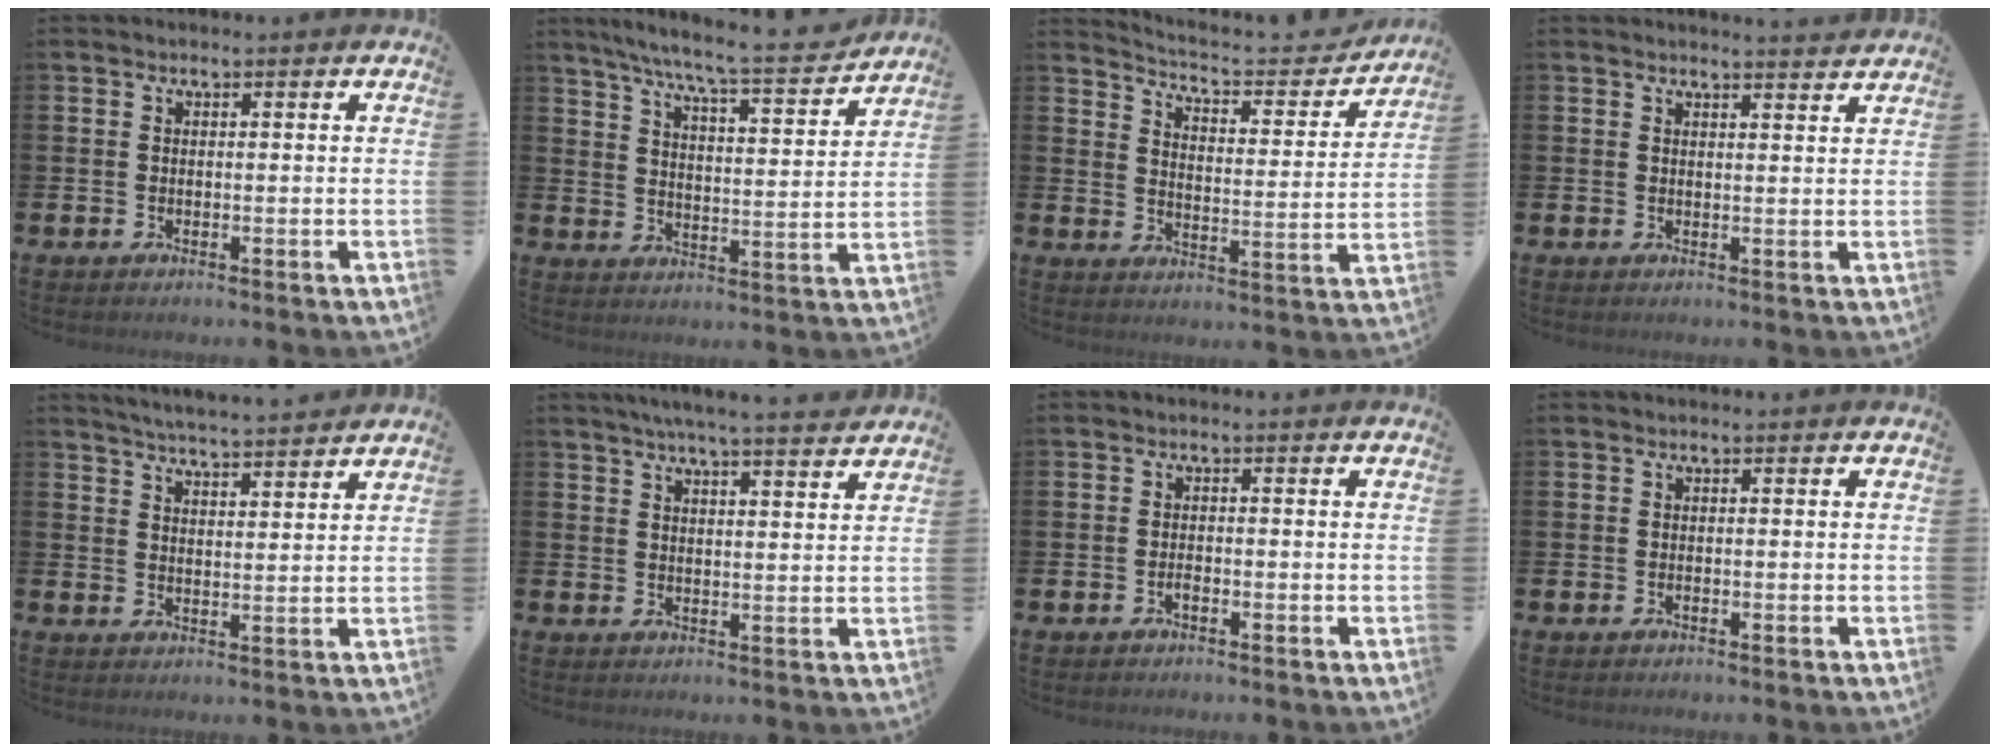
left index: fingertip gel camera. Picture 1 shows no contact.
{"total": 8.2, "force": [7.6, -0.1, 3.1], "torque": [-0.081, -0.055, 0.128]}
{"total": 5.0, "force": [4.8, 1.0, 1.2], "torque": [-0.044, -0.043, 0.074]}
{"total": 2.1, "force": [2.1, -0.1, -0.1], "torque": [0.010, -0.016, 0.036]}
{"total": 5.0, "force": [5.0, -0.3, 0.5], "torque": [-0.020, -0.032, 0.087]}
{"total": 5.5, "force": [5.2, -0.5, 1.7], "torque": [-0.035, -0.025, 0.090]}
{"total": 1.0, "force": [-0.6, 0.3, 0.7], "torque": [-0.016, -0.003, -0.011]}
{"total": 0.0}